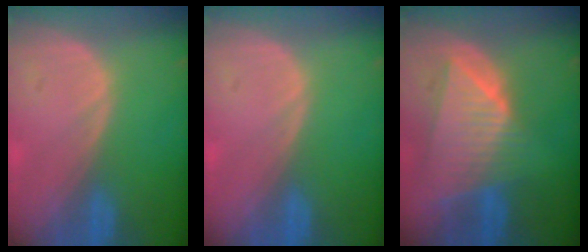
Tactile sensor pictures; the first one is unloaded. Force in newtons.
{"total": 0.0}
{"total": 9.2, "press": 8.2, "slide": 4.2}